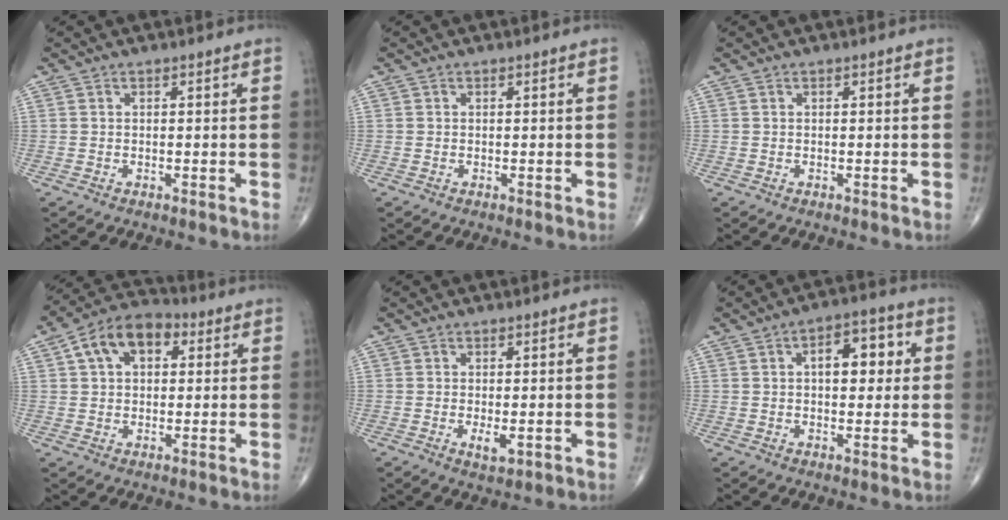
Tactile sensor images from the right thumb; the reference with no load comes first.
{"total": 0.0}
{"total": 0.0}
{"total": 10.9, "force": [3.4, 7.1, 7.6], "torque": [-0.114, 0.022, 0.046]}
{"total": 2.5, "force": [-0.5, 1.0, 2.2], "torque": [-0.036, -0.006, -0.005]}
{"total": 8.9, "force": [1.8, 4.8, 7.3], "torque": [-0.073, 0.013, 0.021]}